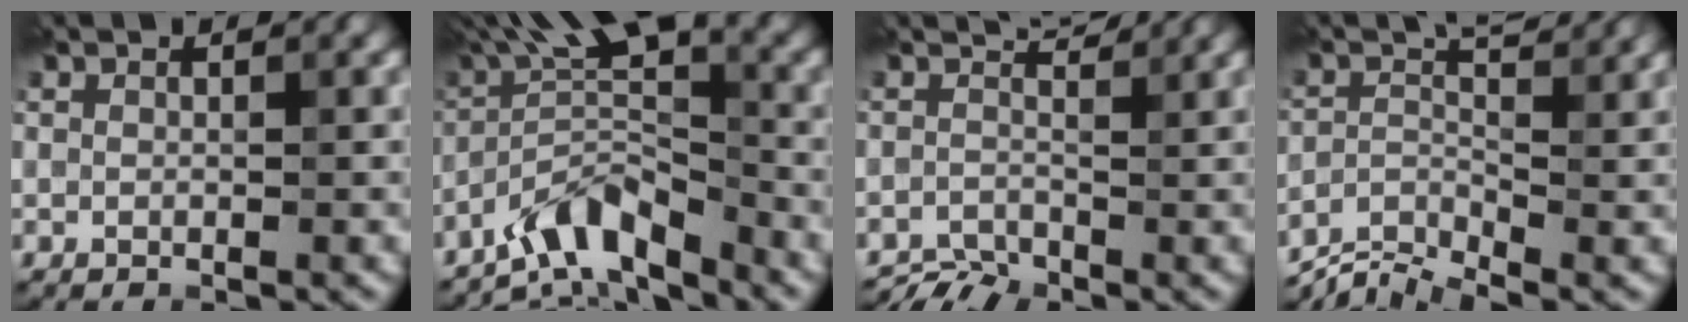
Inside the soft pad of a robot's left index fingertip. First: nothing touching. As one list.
[{"total": 7.4, "force": [-4.9, 1.8, 5.2], "torque": [-0.086, 0.015, -0.104]}, {"total": 2.4, "force": [-1.7, 0.9, 1.5], "torque": [-0.029, 0.005, -0.040]}, {"total": 3.8, "force": [-2.9, 1.0, 2.2], "torque": [-0.047, -0.004, -0.068]}]